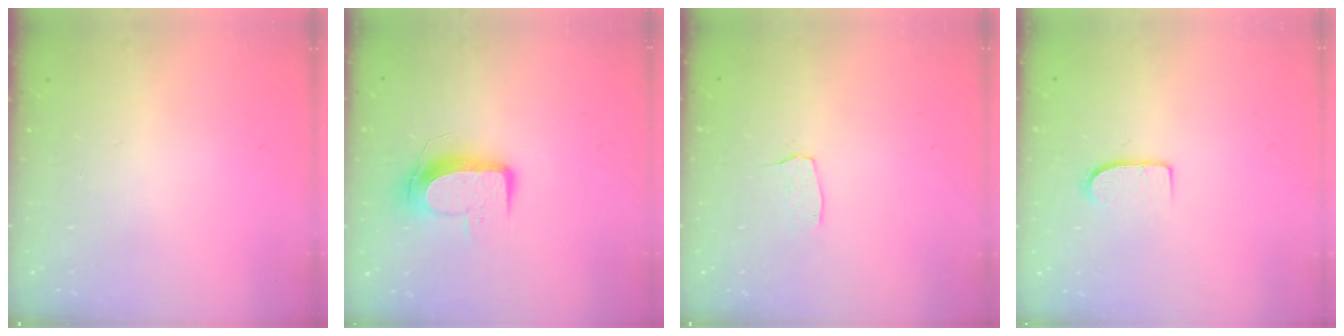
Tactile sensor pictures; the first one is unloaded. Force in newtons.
{"total": 9.2, "press": 9.2, "slide": 0.7}
{"total": 3.1, "press": 3.1, "slide": 0.2}
{"total": 6.6, "press": 6.6, "slide": 0.5}